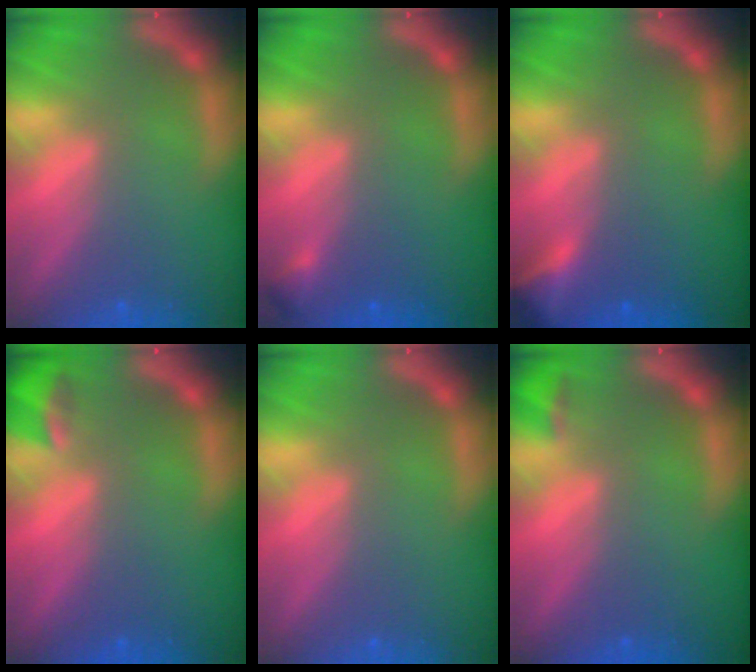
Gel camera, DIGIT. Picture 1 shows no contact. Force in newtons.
{"total": 0.9}
{"total": 2.9}
{"total": 2.4}
{"total": 0.0}
{"total": 1.4}